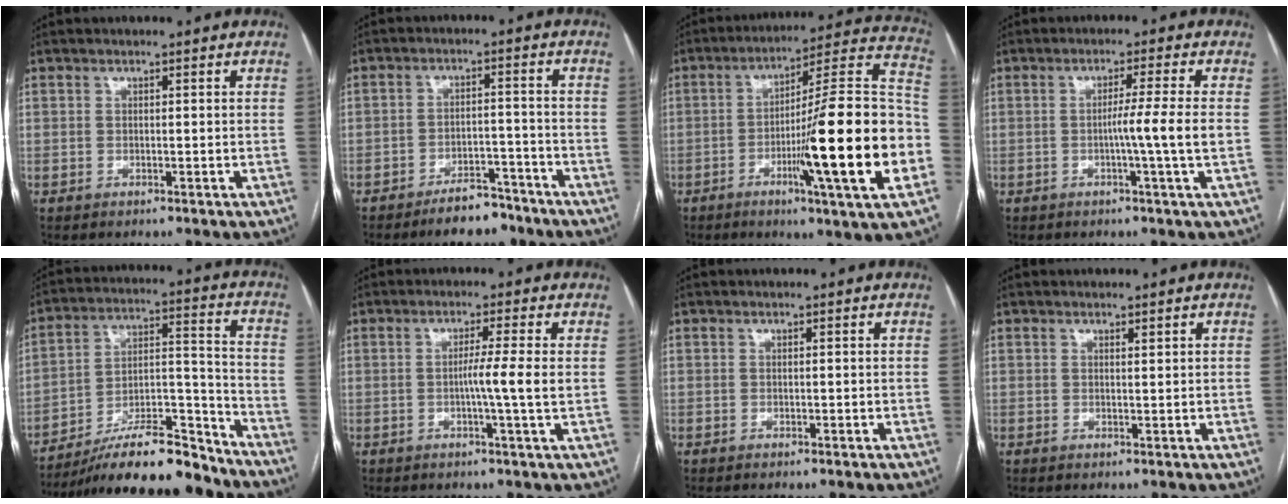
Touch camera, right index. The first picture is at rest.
{"total": 6.3, "force": [-5.2, 2.5, 2.7], "torque": [-0.038, 0.007, -0.078]}
{"total": 23.8, "force": [-6.0, 0.0, 23.0], "torque": [-0.290, -0.003, -0.098]}
{"total": 5.6, "force": [-0.8, -1.7, 5.2], "torque": [-0.081, -0.005, -0.012]}
{"total": 18.6, "force": [-16.4, 2.8, 8.3], "torque": [-0.135, 0.022, -0.276]}
{"total": 4.4, "force": [-0.3, -1.2, 4.3], "torque": [-0.070, -0.003, -0.006]}
{"total": 0.0}
{"total": 0.5, "force": [0.4, 0.0, 0.3], "torque": [-0.007, -0.003, 0.008]}